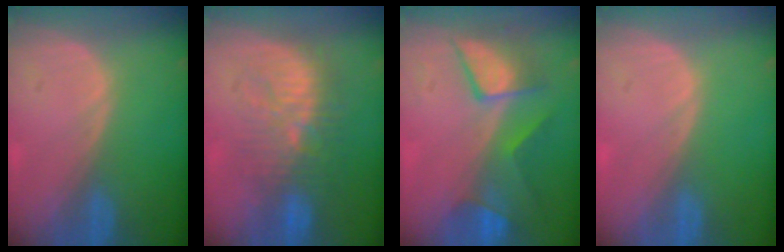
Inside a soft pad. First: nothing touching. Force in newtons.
{"total": 9.2, "press": 9.0, "slide": 2.1}
{"total": 7.8, "press": 7.6, "slide": 1.5}
{"total": 0.0}